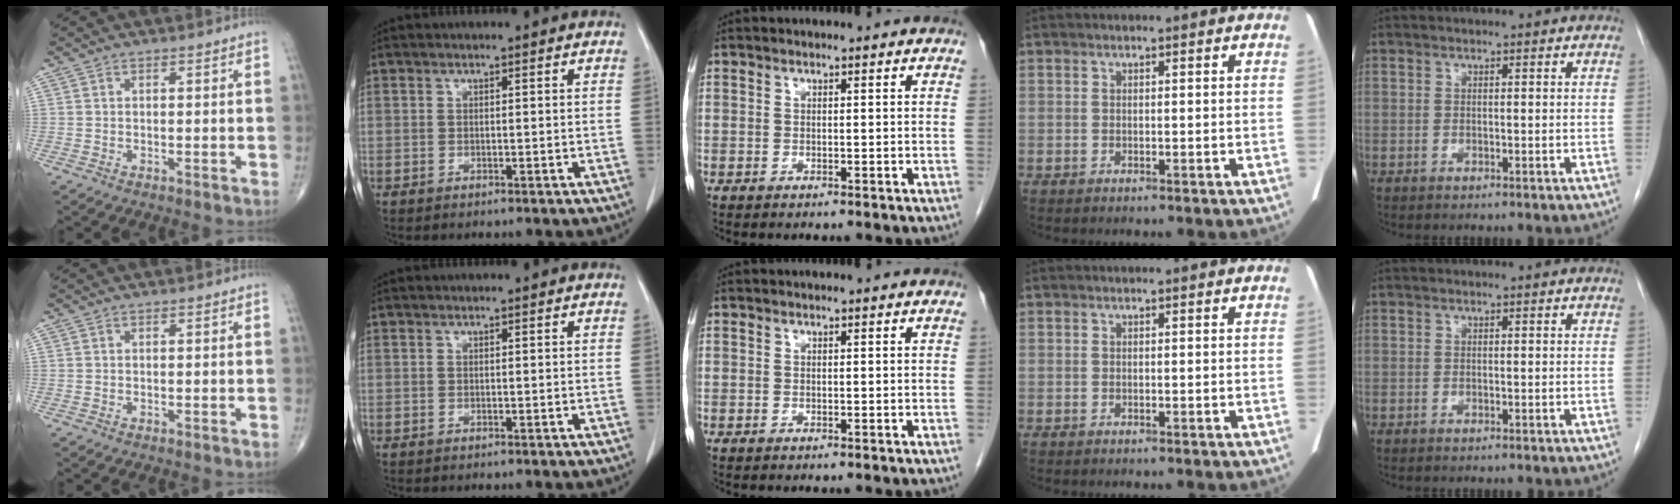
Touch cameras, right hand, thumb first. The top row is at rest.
{}